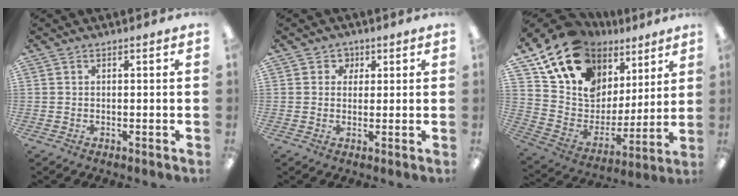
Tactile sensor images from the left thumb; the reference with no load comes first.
{"total": 3.4, "force": [1.5, 3.0, 0.4], "torque": [-0.002, -0.001, 0.023]}
{"total": 16.4, "force": [11.5, 10.2, 5.8], "torque": [-0.124, -0.082, 0.212]}